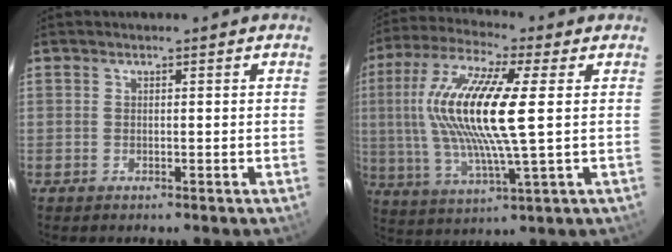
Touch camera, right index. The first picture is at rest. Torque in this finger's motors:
{"motor_torque": [2.14, 0.00, 1.06, 0.21]}